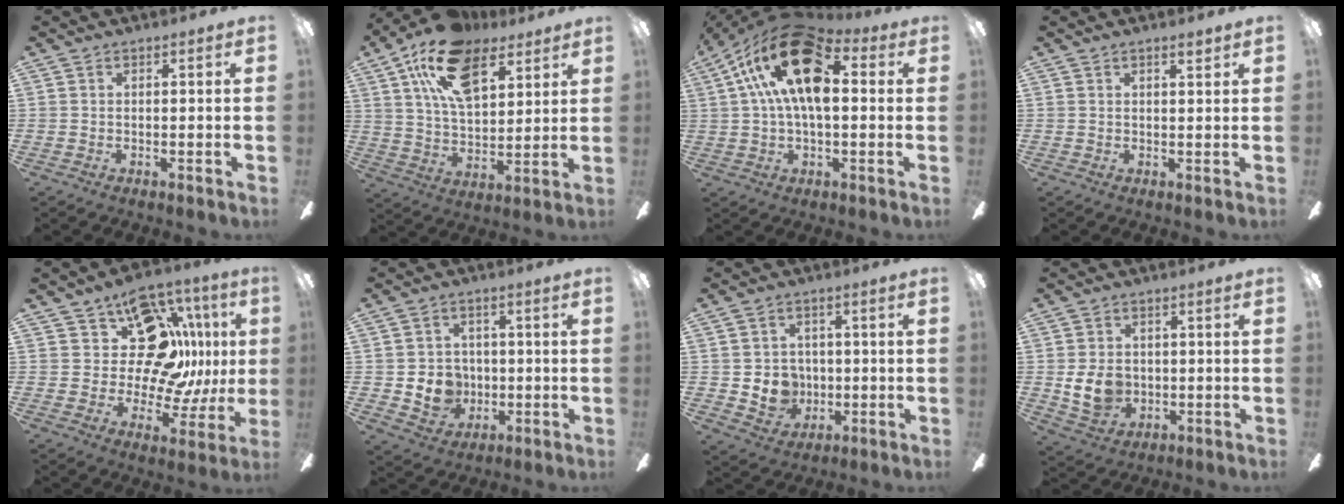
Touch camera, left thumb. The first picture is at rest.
{"total": 19.5, "force": [10.9, 10.4, 12.4], "torque": [-0.216, -0.030, 0.194]}
{"total": 21.3, "force": [7.4, 11.1, 16.7], "torque": [-0.288, -0.013, 0.123]}
{"total": 2.0, "force": [1.5, 0.4, 1.3], "torque": [-0.020, -0.004, 0.025]}
{"total": 19.3, "force": [6.8, 12.5, 13.0], "torque": [-0.200, -0.039, 0.125]}
{"total": 8.1, "force": [-0.6, 7.5, 2.9], "torque": [-0.069, 0.010, -0.004]}
{"total": 7.6, "force": [-0.2, 7.2, 2.6], "torque": [-0.058, 0.010, 0.005]}
{"total": 9.2, "force": [-0.2, 7.5, 5.3], "torque": [-0.117, 0.011, -0.001]}